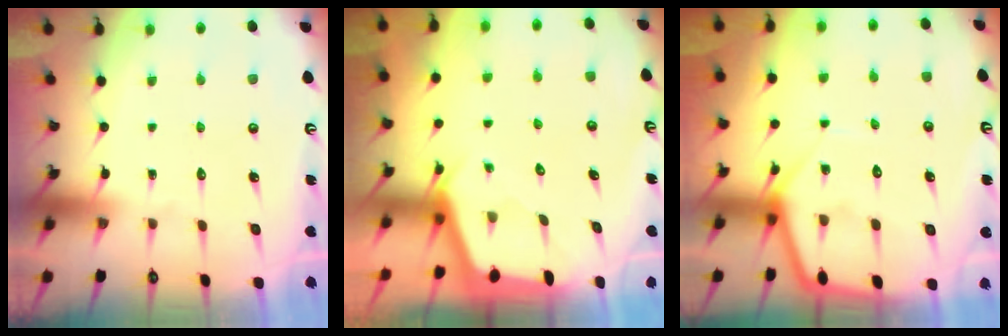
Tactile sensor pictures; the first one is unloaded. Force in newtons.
{"total": 2.1, "press": 2.1, "slide": 0.3}
{"total": 7.7, "press": 7.7, "slide": 0.5}